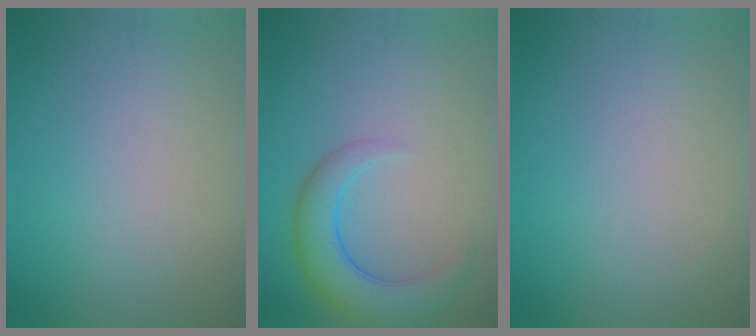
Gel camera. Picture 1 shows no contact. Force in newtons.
{"total": 4.9, "press": 4.9, "slide": 0.3}
{"total": 0.0}